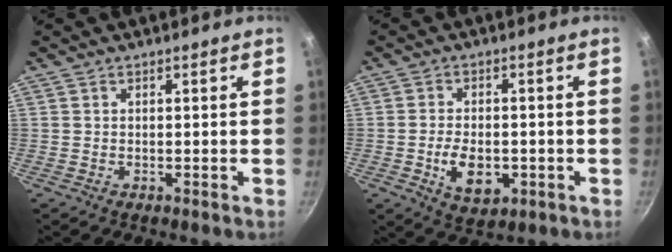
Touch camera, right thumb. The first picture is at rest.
{"total": 8.4, "force": [-2.1, 5.1, 6.3], "torque": [-0.094, 0.003, -0.029]}